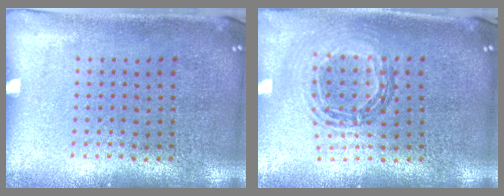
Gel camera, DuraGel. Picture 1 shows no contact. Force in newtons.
{"total": 0.9, "press": 0.9, "slide": 0.1}